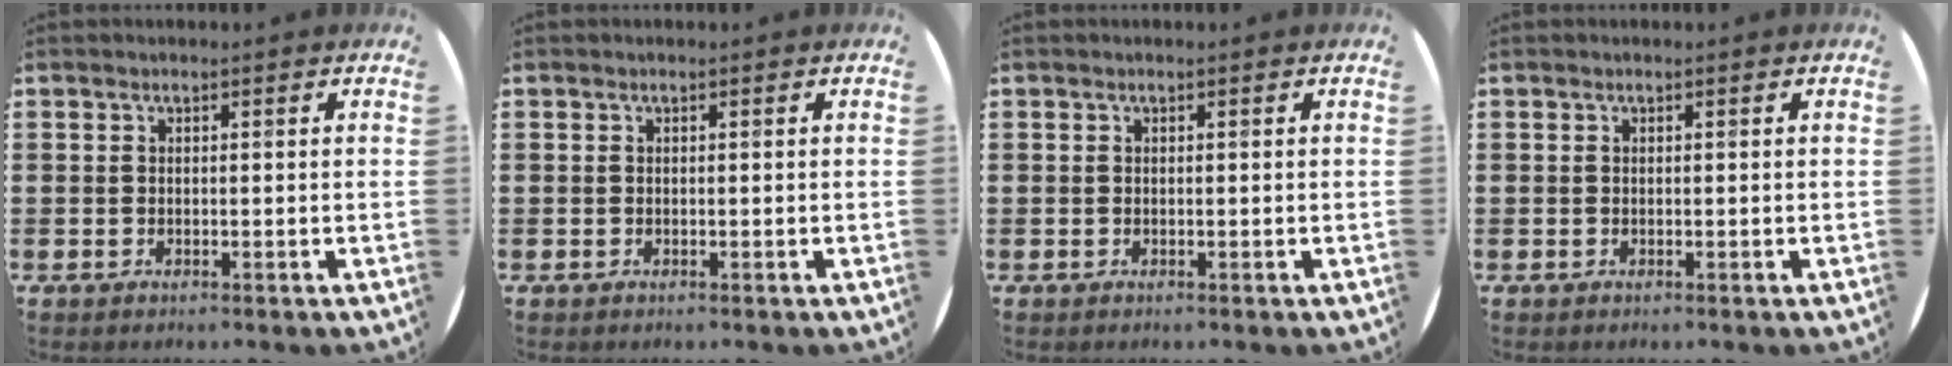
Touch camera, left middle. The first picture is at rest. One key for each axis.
{"total": 0.0}
{"total": 0.0}
{"total": 0.0}